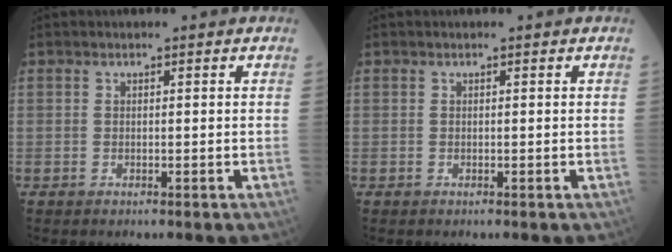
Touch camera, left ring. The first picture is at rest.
{"total": 0.0}